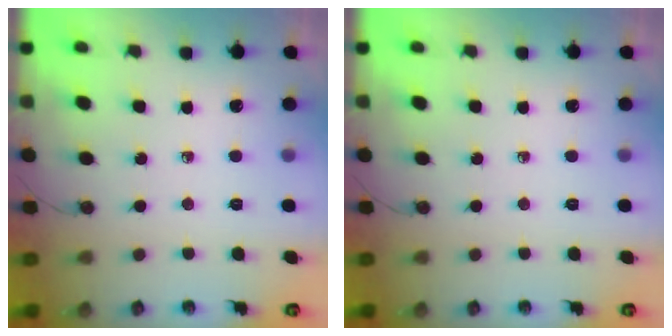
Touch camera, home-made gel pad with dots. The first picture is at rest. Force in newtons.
{"total": 0.0}